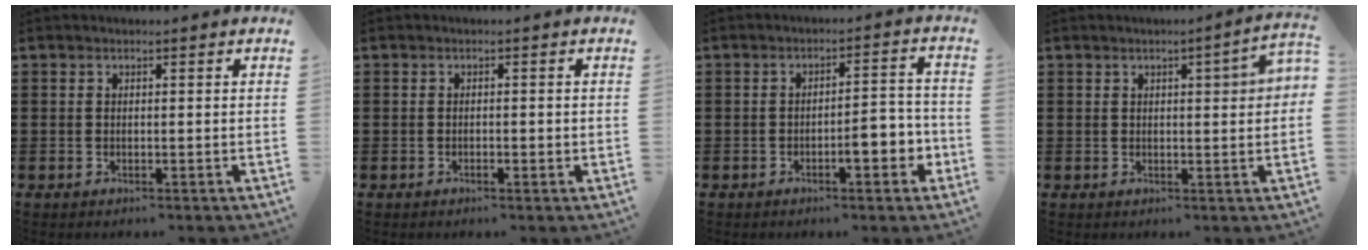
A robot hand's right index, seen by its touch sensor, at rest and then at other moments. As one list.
[{"total": 0.5, "force": [-0.3, 0.1, 0.4], "torque": [-0.008, -0.003, -0.006]}, {"total": 5.1, "force": [-2.1, 1.7, 4.4], "torque": [-0.047, -0.005, -0.042]}, {"total": 2.6, "force": [0.5, 0.2, 2.5], "torque": [-0.046, 0.000, 0.007]}]